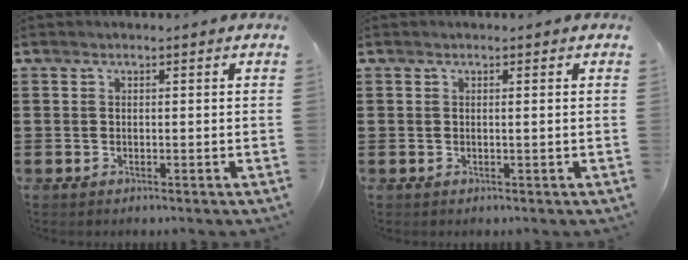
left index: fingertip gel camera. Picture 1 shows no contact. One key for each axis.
{"total": 0.7, "fx": 0.1, "fy": -0.2, "fz": 0.6, "tx": -0.011, "ty": -0.004, "tz": 0.002}